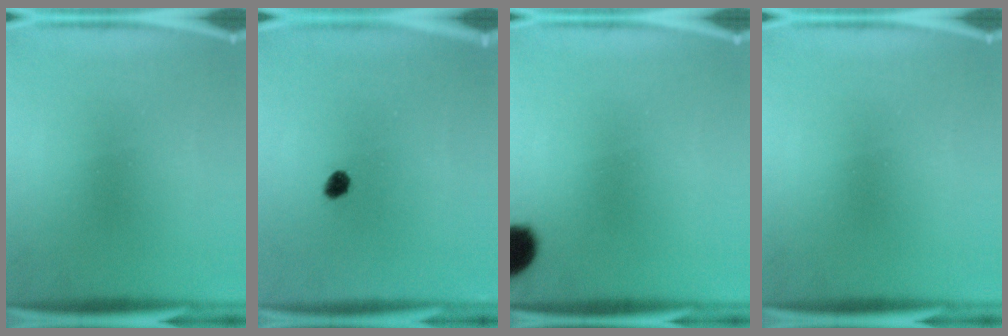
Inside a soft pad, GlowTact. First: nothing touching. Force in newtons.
{"total": 2.2}
{"total": 7.9}
{"total": 0.0}